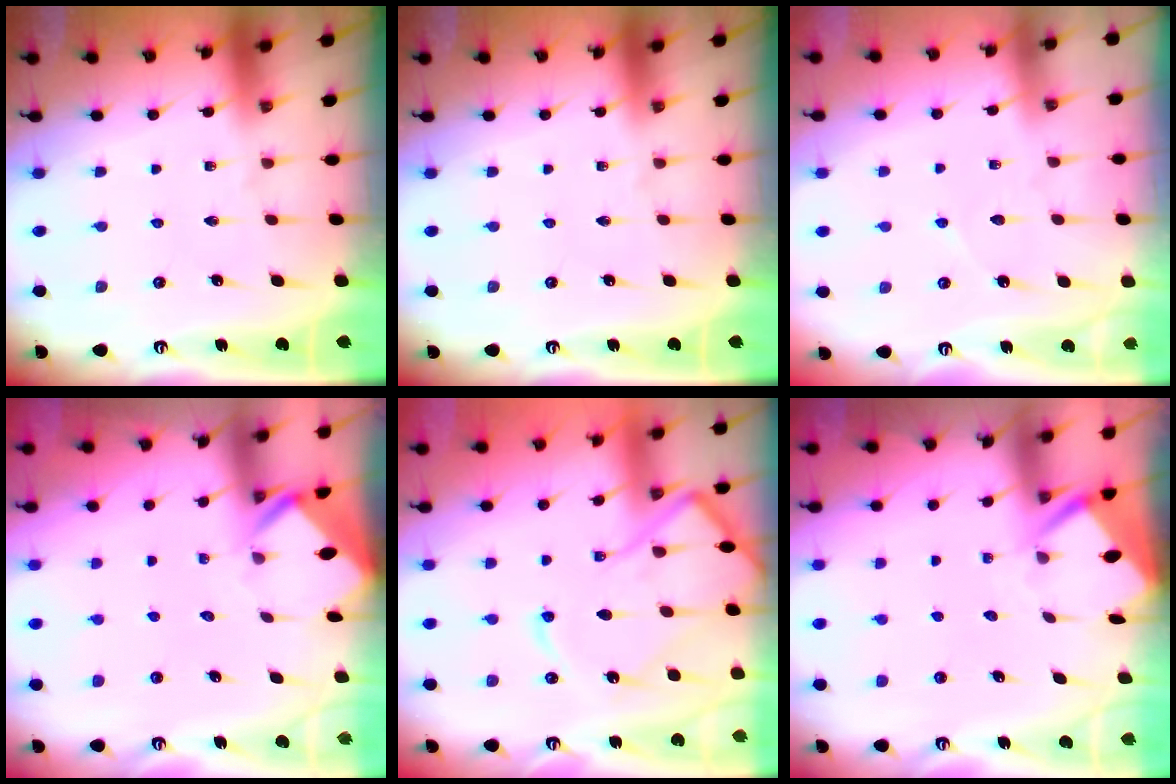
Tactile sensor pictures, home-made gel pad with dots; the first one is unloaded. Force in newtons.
{"total": 0.0}
{"total": 2.7, "press": 2.7, "slide": 0.4}
{"total": 2.8, "press": 2.8, "slide": 0.1}
{"total": 12.9, "press": 12.8, "slide": 1.3}
{"total": 3.2, "press": 3.2, "slide": 0.3}